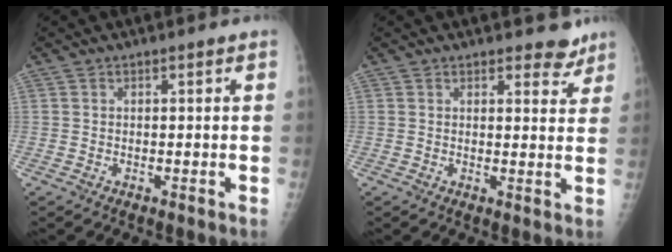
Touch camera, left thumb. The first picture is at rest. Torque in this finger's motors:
{"motor_torque": [-0.04, 0.07, 0.01, 0.03, 0.05]}